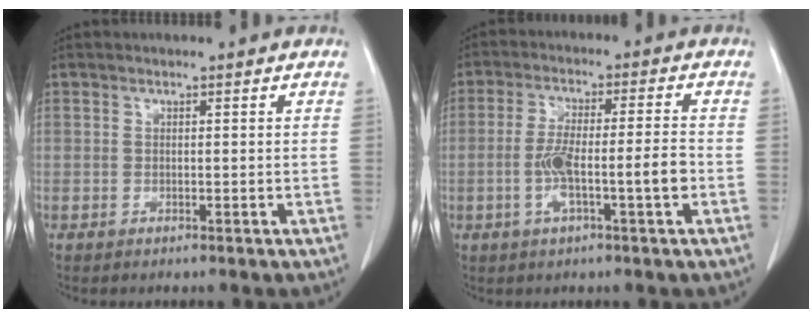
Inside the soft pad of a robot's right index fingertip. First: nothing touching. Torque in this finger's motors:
{"motor_torque": [0.27, -0.07, 0.38, 0.09]}